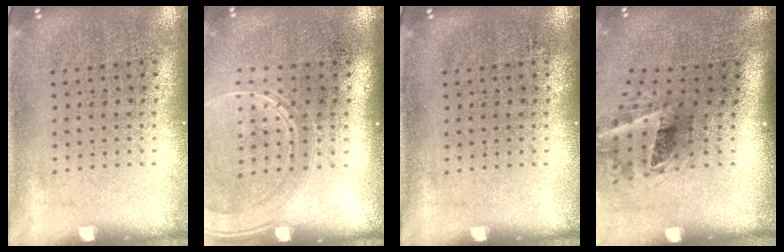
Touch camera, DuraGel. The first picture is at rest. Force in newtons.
{"total": 1.7, "press": 1.6, "slide": 0.6}
{"total": 0.0}
{"total": 2.1, "press": 1.3, "slide": 1.7}